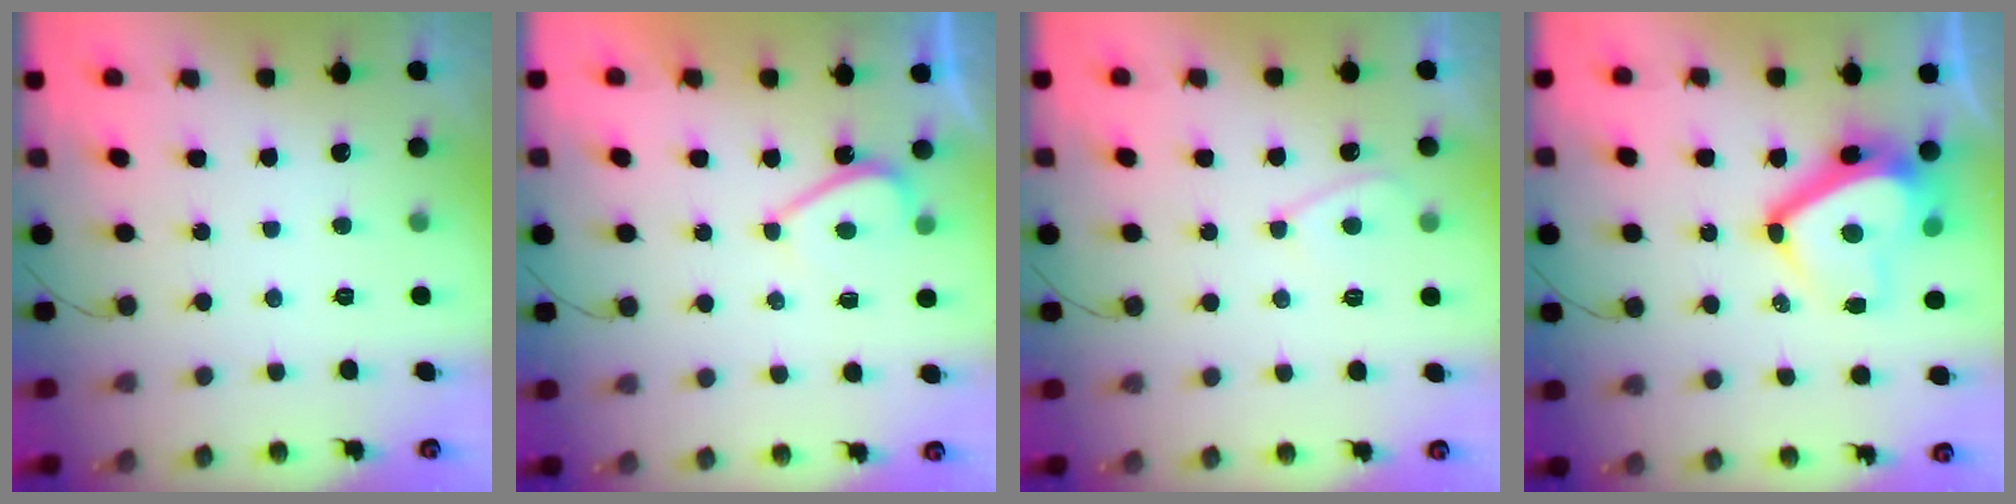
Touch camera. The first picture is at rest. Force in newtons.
{"total": 4.1, "press": 4.0, "slide": 0.7}
{"total": 4.2, "press": 4.1, "slide": 0.6}
{"total": 13.0, "press": 12.7, "slide": 2.6}